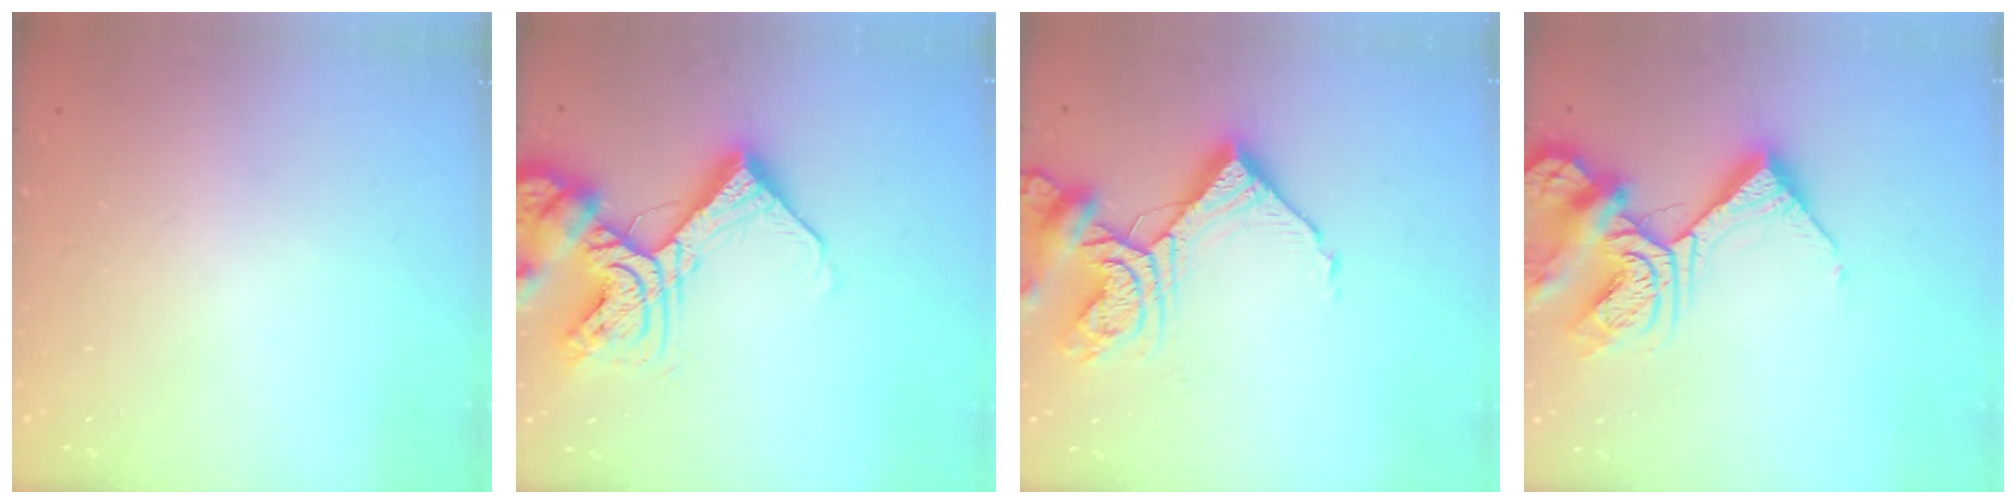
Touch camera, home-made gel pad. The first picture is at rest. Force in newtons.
{"total": 19.4, "press": 19.2, "slide": 2.3}
{"total": 14.7, "press": 14.6, "slide": 1.6}
{"total": 15.7, "press": 15.6, "slide": 1.7}